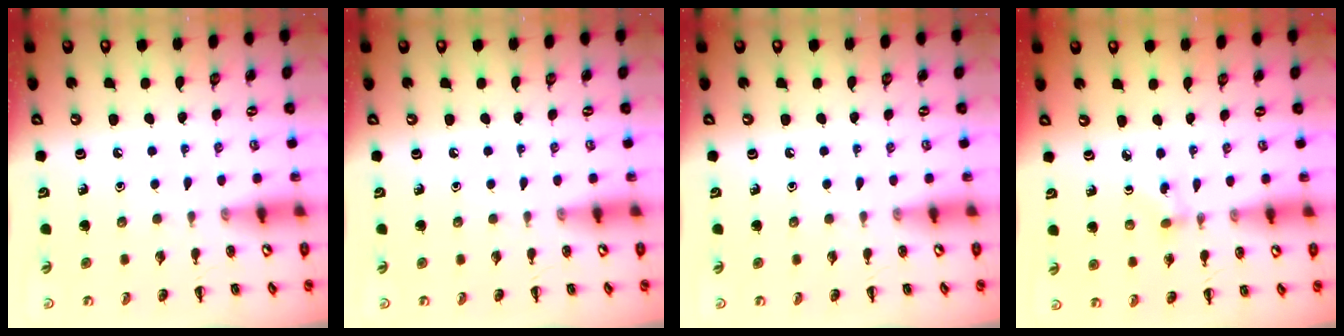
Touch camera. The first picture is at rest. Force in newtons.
{"total": 0.0}
{"total": 0.0}
{"total": 2.2, "press": 2.0, "slide": 0.9}